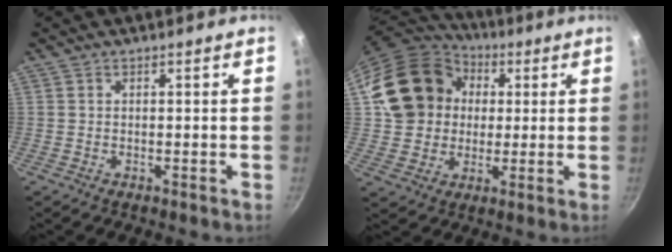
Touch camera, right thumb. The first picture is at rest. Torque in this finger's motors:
{"motor_torque": [-0.67, 1.30, 1.38, -0.04, 0.26]}